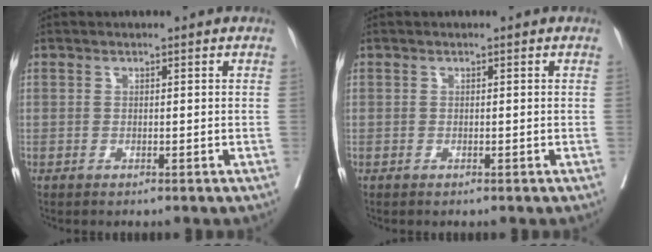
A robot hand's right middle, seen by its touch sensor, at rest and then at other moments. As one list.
[{"total": 0.0}]